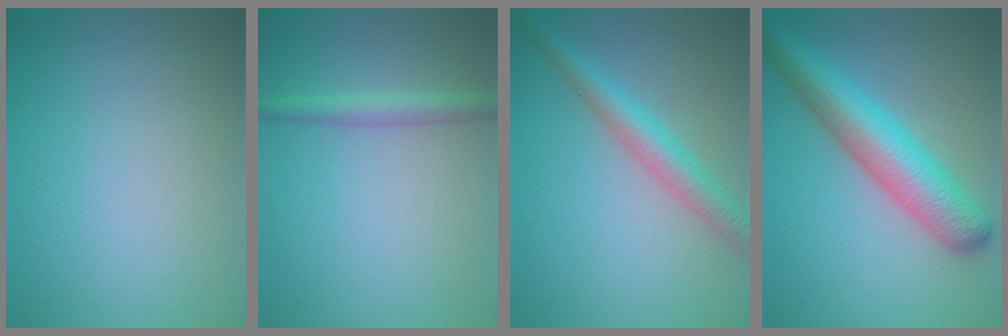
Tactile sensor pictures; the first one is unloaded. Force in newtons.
{"total": 2.2, "press": 2.2, "slide": 0.1}
{"total": 4.0, "press": 4.0, "slide": 0.0}
{"total": 7.4, "press": 7.4, "slide": 0.1}